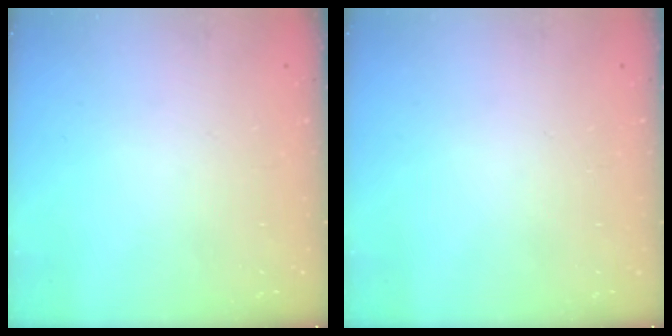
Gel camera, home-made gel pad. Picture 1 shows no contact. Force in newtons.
{"total": 0.0}